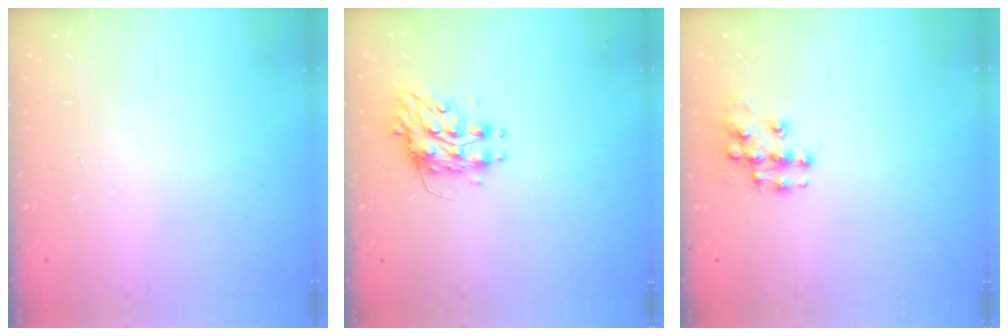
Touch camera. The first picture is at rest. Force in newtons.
{"total": 8.3, "press": 8.2, "slide": 0.6}
{"total": 9.7, "press": 9.7, "slide": 0.7}